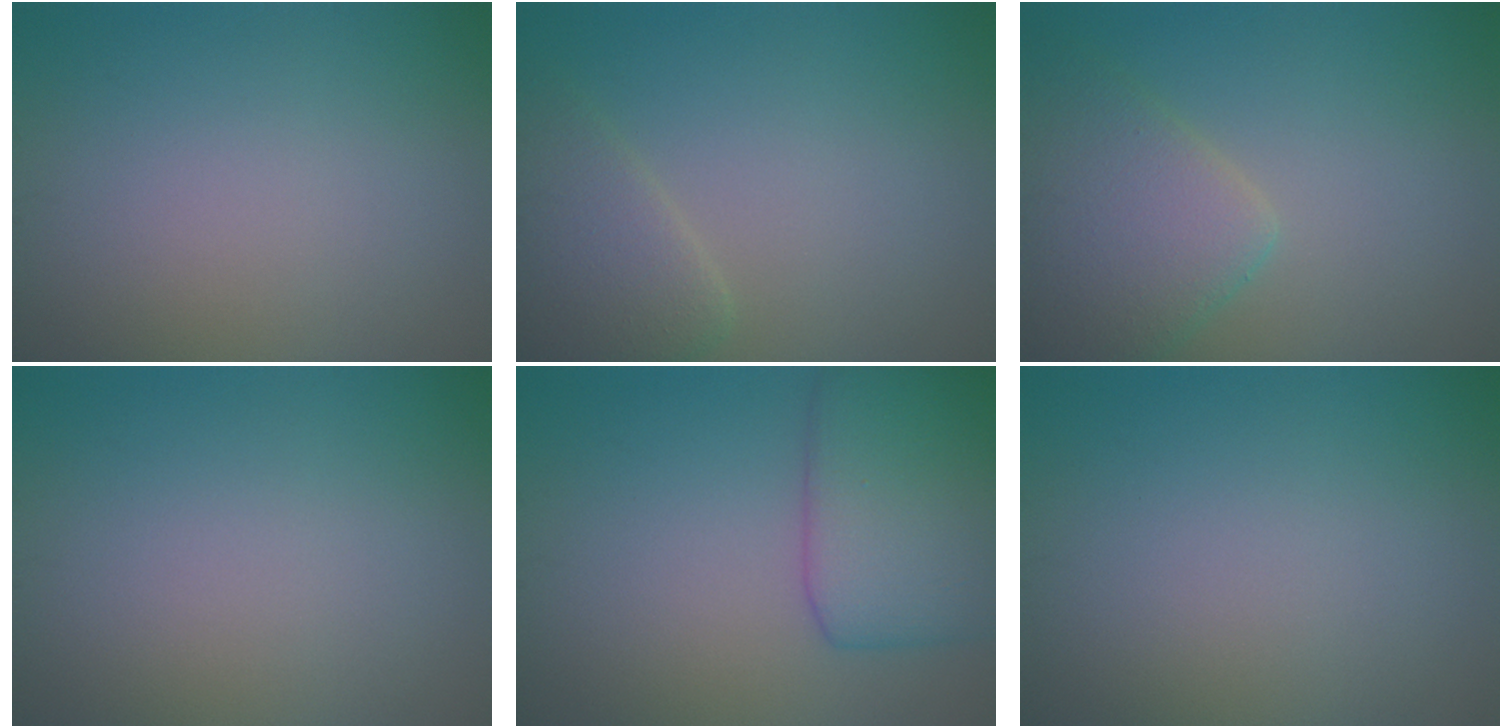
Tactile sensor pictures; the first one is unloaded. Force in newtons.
{"total": 3.1, "press": 3.0, "slide": 0.4}
{"total": 5.5, "press": 5.5, "slide": 0.3}
{"total": 0.0}
{"total": 6.0, "press": 6.0, "slide": 0.3}
{"total": 0.0}